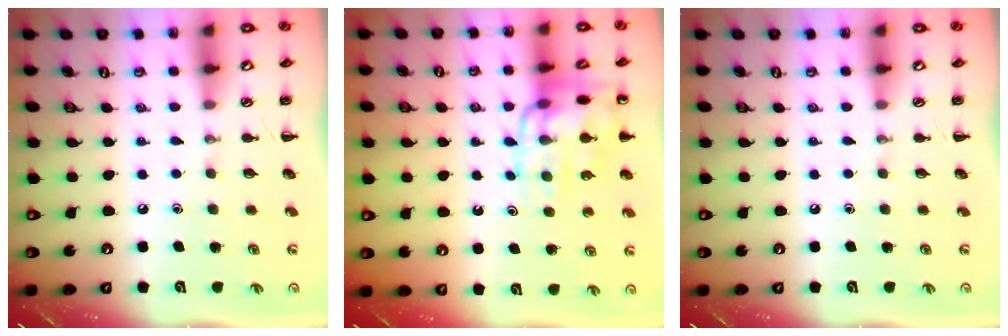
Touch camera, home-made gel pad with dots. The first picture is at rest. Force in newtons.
{"total": 14.2, "press": 14.1, "slide": 1.8}
{"total": 0.0}